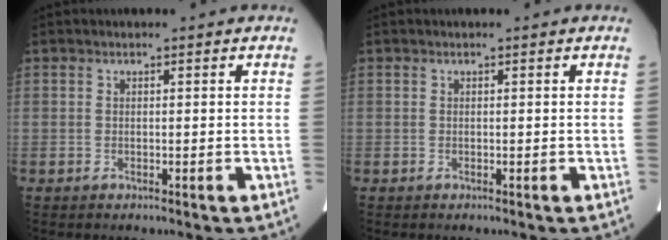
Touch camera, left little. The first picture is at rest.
{"total": 0.0}